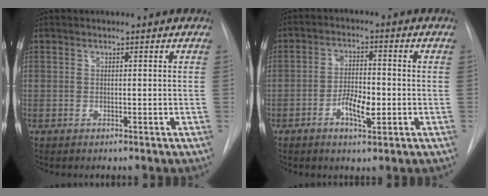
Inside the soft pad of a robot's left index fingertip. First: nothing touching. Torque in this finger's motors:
{"motor_torque": [0.47, -0.03, 0.11, 0.07]}